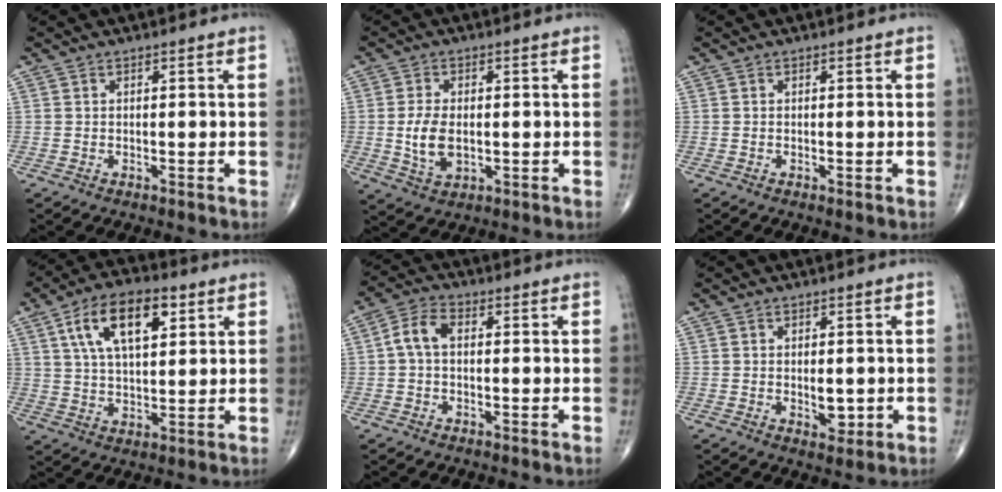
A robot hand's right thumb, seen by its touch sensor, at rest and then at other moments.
{"total": 6.7, "force": [-0.3, 4.0, 5.4], "torque": [-0.104, -0.007, -0.001]}
{"total": 0.0}
{"total": 13.6, "force": [5.5, 6.6, 10.6], "torque": [-0.170, -0.004, 0.095]}
{"total": 5.3, "force": [0.2, 3.4, 4.0], "torque": [-0.076, 0.017, -0.005]}
{"total": 3.7, "force": [-0.3, 2.1, 3.0], "torque": [-0.030, -0.005, 0.000]}